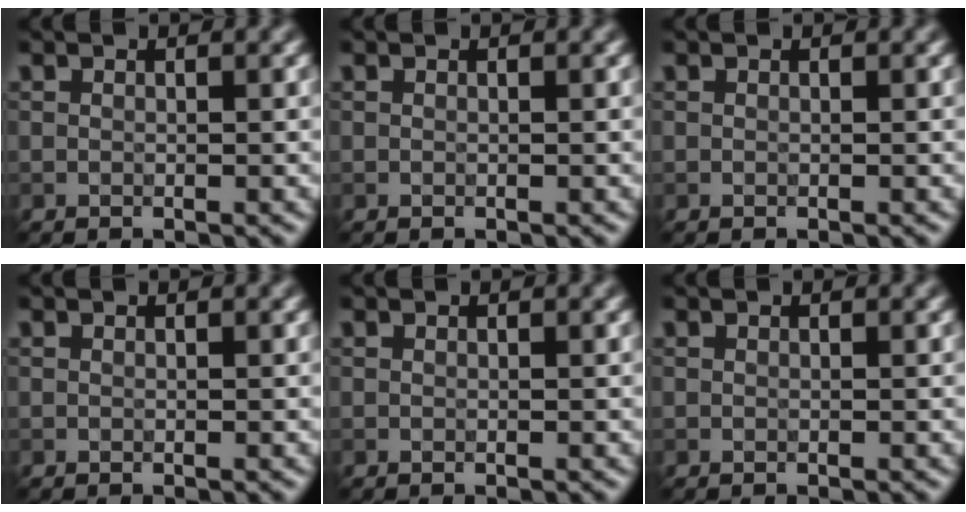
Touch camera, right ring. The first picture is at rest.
{"total": 0.0}
{"total": 0.0}
{"total": 0.0}
{"total": 0.0}
{"total": 0.0}